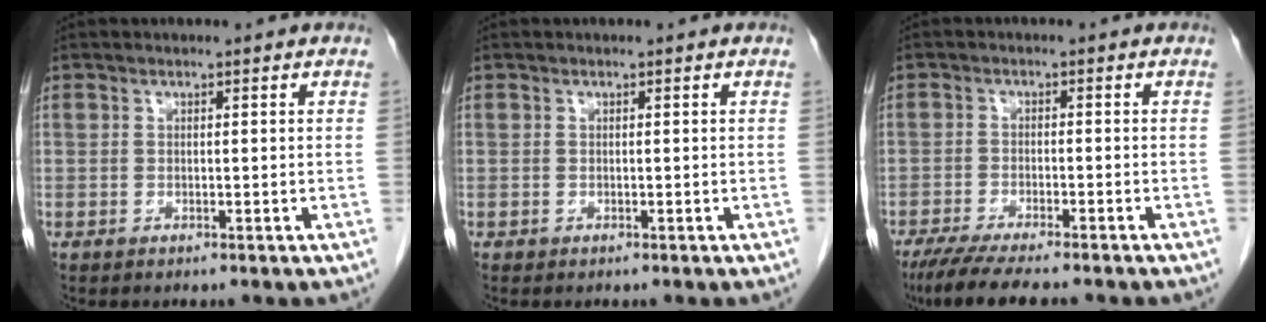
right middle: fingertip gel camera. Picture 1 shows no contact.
{"total": 0.0}
{"total": 9.8, "force": [-8.1, 1.1, 5.4], "torque": [-0.084, -0.022, -0.126]}